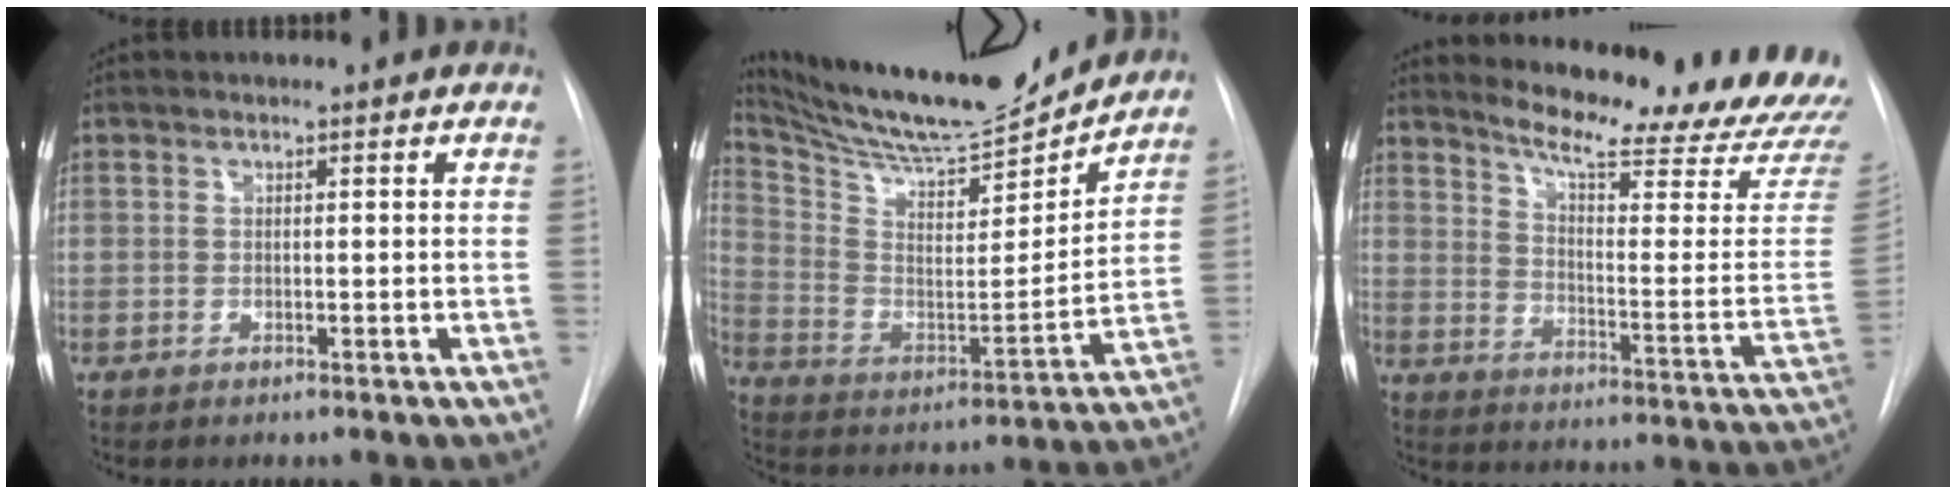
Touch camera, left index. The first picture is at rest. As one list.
[{"total": 22.7, "force": [20.9, 3.1, 8.4], "torque": [-0.164, -0.025, 0.330]}, {"total": 22.6, "force": [21.2, 1.8, 7.7], "torque": [-0.108, -0.120, 0.258]}]